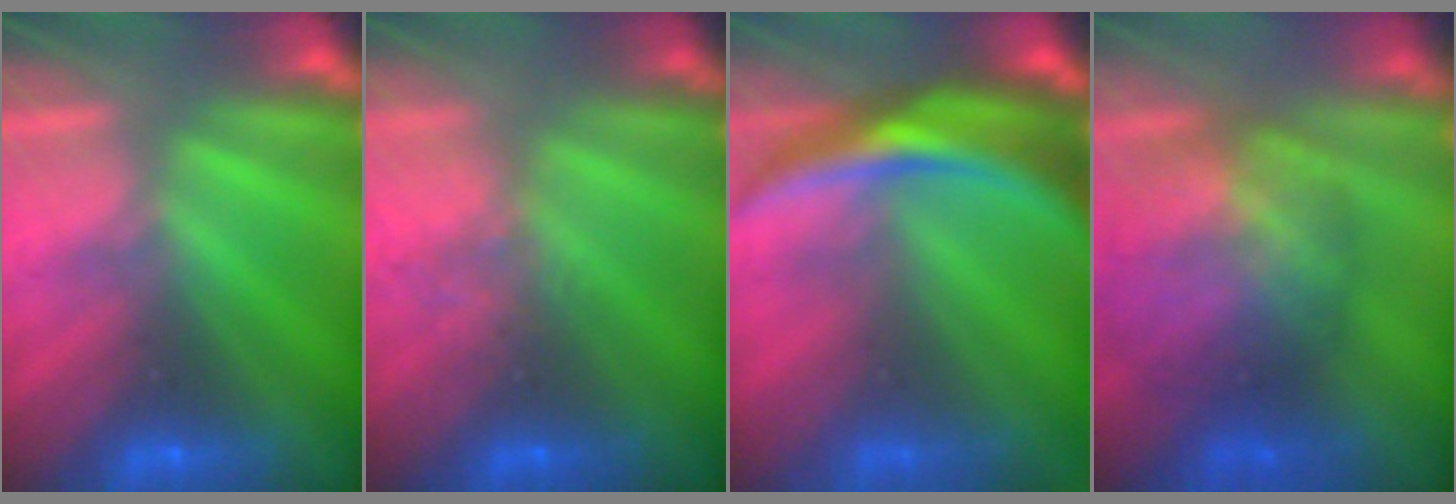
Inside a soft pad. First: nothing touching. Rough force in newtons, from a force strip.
{"total": 2.2}
{"total": 11.7}
{"total": 5.7}